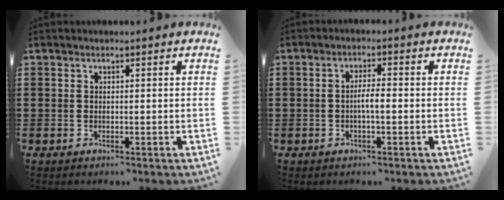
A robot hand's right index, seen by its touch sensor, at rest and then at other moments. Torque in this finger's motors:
{"motor_torque": [1.07, -0.45, 0.37, 0.09]}